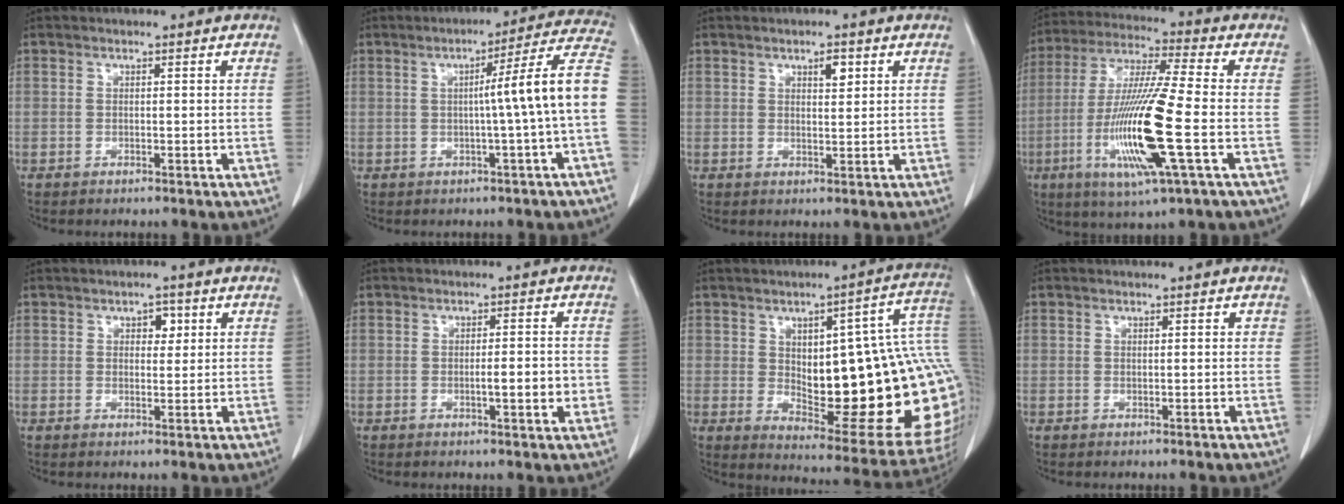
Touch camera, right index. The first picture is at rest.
{"total": 10.9, "force": [-0.8, -1.9, 10.7], "torque": [-0.136, 0.022, -0.015]}
{"total": 2.3, "force": [1.1, 0.8, 1.8], "torque": [-0.028, -0.004, 0.018]}
{"total": 17.0, "force": [-4.4, 0.2, 16.4], "torque": [-0.337, -0.020, -0.087]}
{"total": 2.4, "force": [0.9, 1.5, 1.6], "torque": [-0.019, 0.004, 0.012]}
{"total": 4.2, "force": [-0.8, 0.7, 4.1], "torque": [-0.064, -0.002, -0.009]}
{"total": 27.8, "force": [1.4, 7.0, 26.9], "torque": [-0.290, 0.020, 0.036]}
{"total": 0.7, "force": [0.2, 0.3, 0.6], "torque": [-0.008, 0.002, 0.002]}